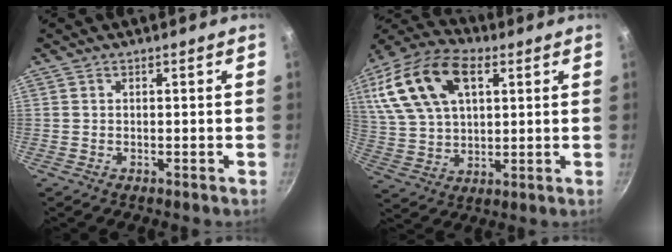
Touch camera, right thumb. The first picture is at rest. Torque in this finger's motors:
{"motor_torque": [0.40, 4.03, 1.76, 0.44, 0.57]}